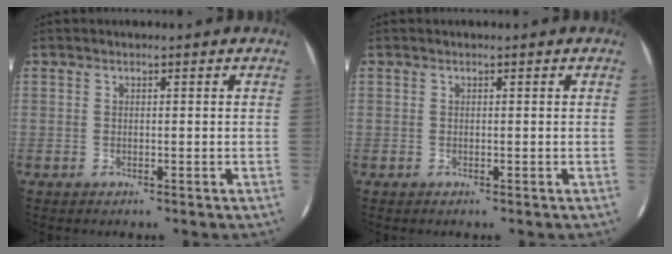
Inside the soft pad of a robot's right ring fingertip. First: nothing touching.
{"total": 0.0}